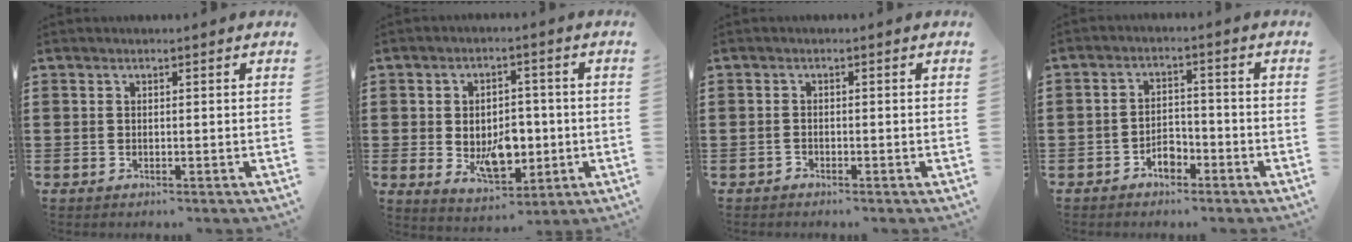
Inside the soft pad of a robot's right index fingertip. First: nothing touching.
{"total": 7.7, "force": [-0.9, 5.1, 5.7], "torque": [-0.094, 0.002, -0.020]}
{"total": 0.7, "force": [-0.7, 0.2, -0.1], "torque": [0.001, 0.003, -0.016]}
{"total": 3.5, "force": [-2.5, 1.8, 1.7], "torque": [-0.032, 0.006, -0.049]}